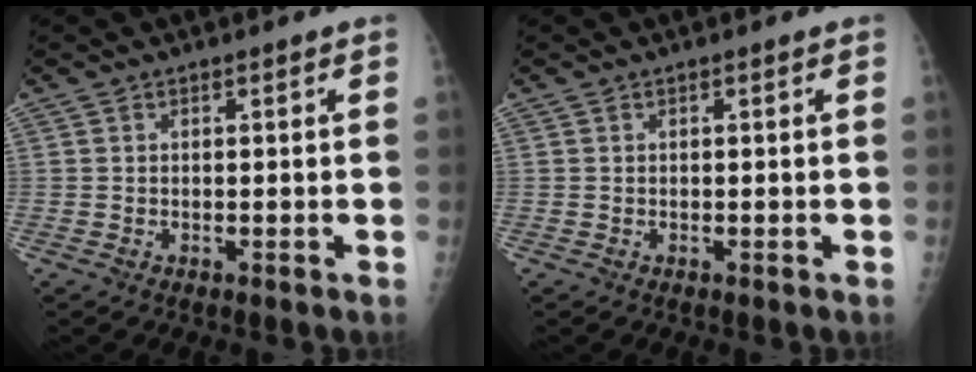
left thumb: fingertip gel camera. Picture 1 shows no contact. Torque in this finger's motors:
{"motor_torque": [-0.02, 0.02, 0.00, 0.00, 0.00]}